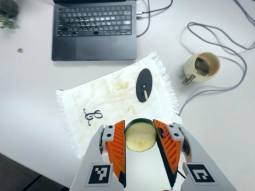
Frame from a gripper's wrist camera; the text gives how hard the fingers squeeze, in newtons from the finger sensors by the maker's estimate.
{"total": 9.3, "left": 9.2, "right": 9.4}